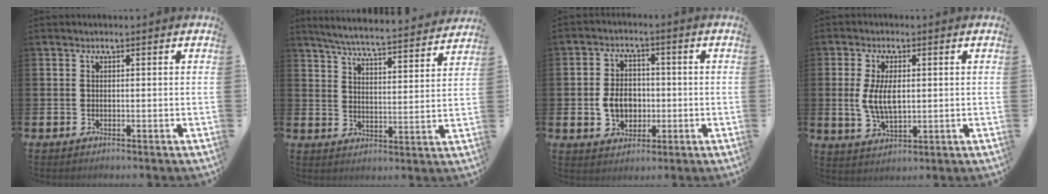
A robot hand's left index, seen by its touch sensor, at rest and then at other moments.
{"total": 6.0, "force": [5.8, 0.1, 1.7], "torque": [-0.052, -0.047, 0.098]}
{"total": 5.3, "force": [-0.7, 4.3, 3.1], "torque": [-0.047, 0.004, -0.019]}
{"total": 5.8, "force": [0.7, 2.8, 5.0], "torque": [-0.094, 0.001, 0.008]}